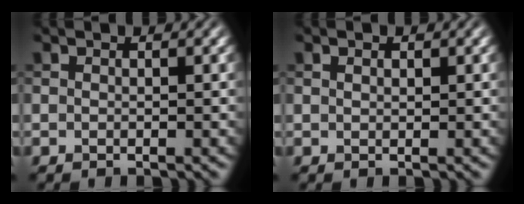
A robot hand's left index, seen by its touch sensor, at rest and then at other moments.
{"total": 0.7, "force": [0.4, 0.4, 0.4], "torque": [-0.008, 0.001, 0.008]}